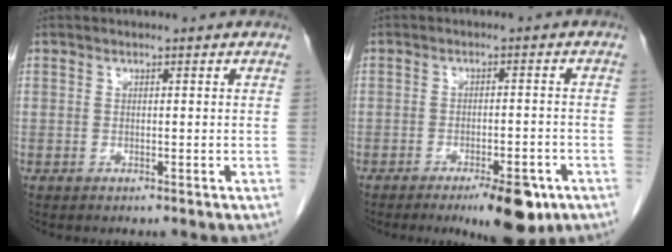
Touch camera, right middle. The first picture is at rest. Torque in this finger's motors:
{"motor_torque": [0.62, -0.62, 0.09, 0.05]}